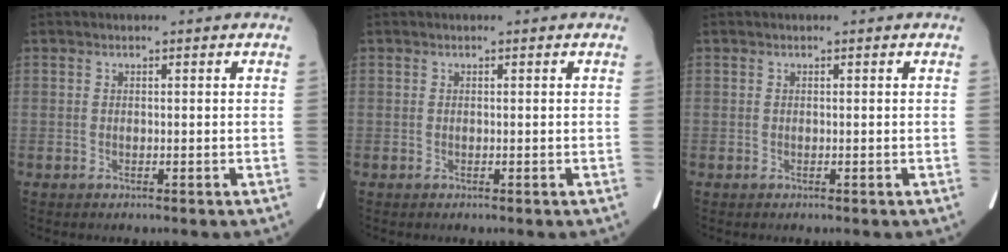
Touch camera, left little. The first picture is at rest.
{"total": 0.0}
{"total": 0.0}